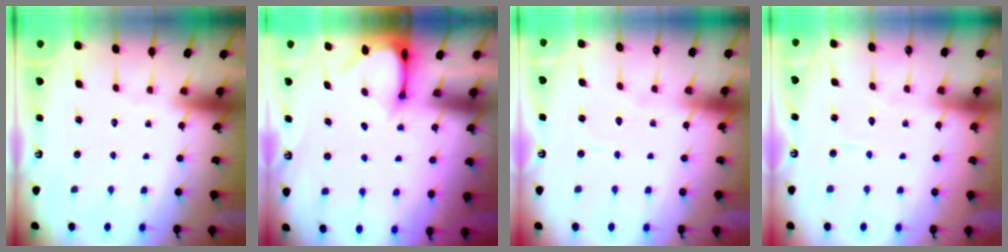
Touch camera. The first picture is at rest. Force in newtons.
{"total": 3.0, "press": 3.0, "slide": 0.4}
{"total": 4.9, "press": 4.9, "slide": 0.3}
{"total": 3.8, "press": 3.8, "slide": 0.2}